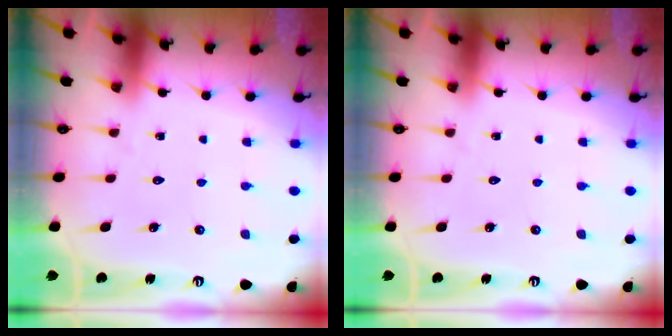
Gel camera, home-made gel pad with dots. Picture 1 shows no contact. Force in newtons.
{"total": 0.0}